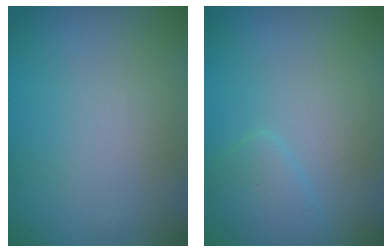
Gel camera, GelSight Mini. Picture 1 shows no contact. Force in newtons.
{"total": 1.8, "press": 1.8, "slide": 0.1}